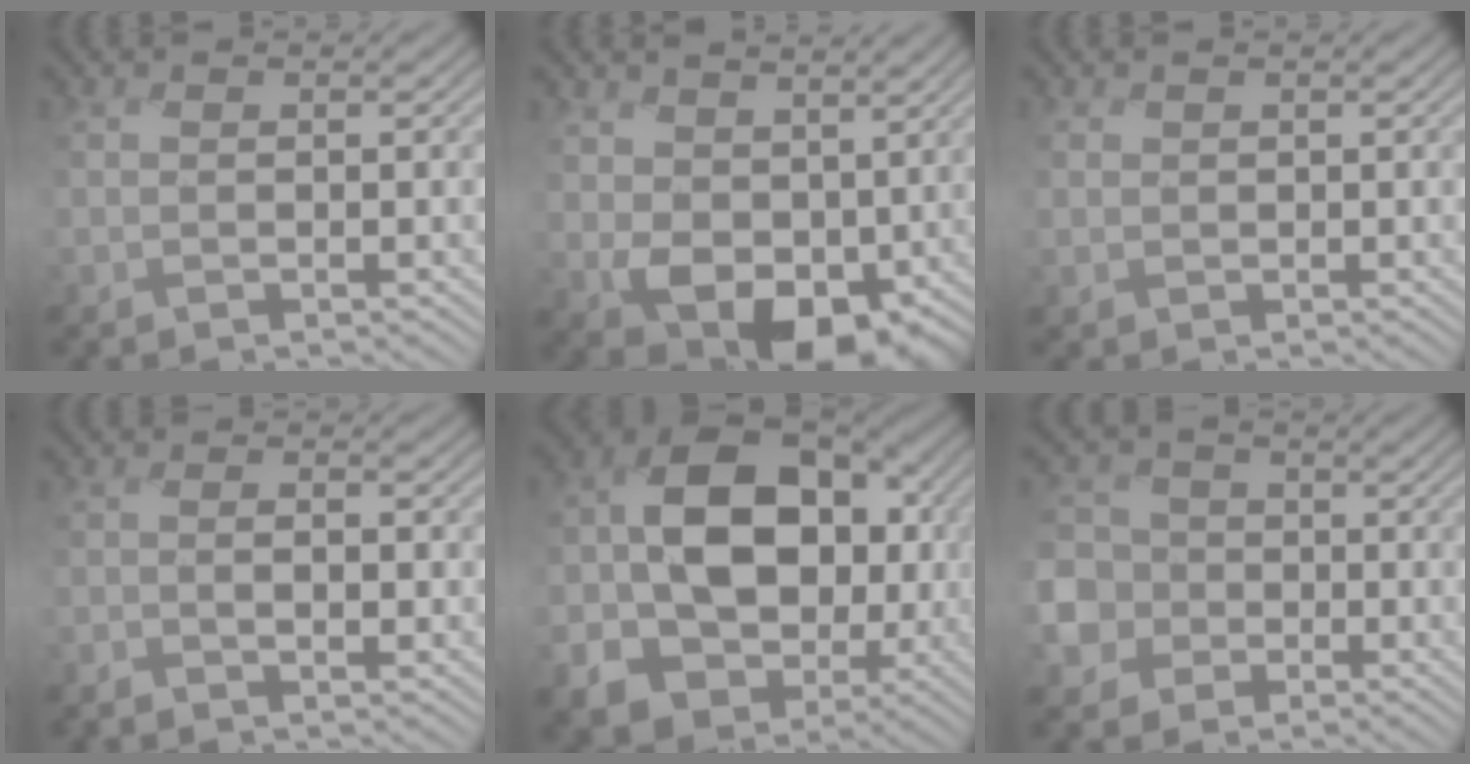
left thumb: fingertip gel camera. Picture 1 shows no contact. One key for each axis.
{"total": 9.3, "fx": 1.0, "fy": 6.9, "fz": 6.2, "tx": -0.138, "ty": -0.019, "tz": 0.018}
{"total": 0.9, "fx": 0.4, "fy": 0.6, "fz": -0.5, "tx": -0.001, "ty": -0.002, "tz": 0.004}
{"total": 2.0, "fx": -1.0, "fy": 1.0, "fz": 1.3, "tx": 0.005, "ty": 0.009, "tz": -0.026}
{"total": 16.5, "fx": -1.4, "fy": 12.5, "fz": 10.8, "tx": -0.182, "ty": -0.034, "tz": -0.006}
{"total": 8.9, "fx": -3.0, "fy": 8.2, "fz": 1.7, "tx": -0.087, "ty": -0.014, "tz": -0.087}